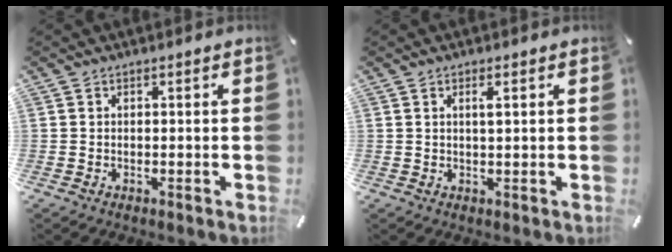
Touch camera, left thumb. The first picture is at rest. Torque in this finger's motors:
{"motor_torque": [0.09, 0.20, -0.06, -0.08, 0.02]}